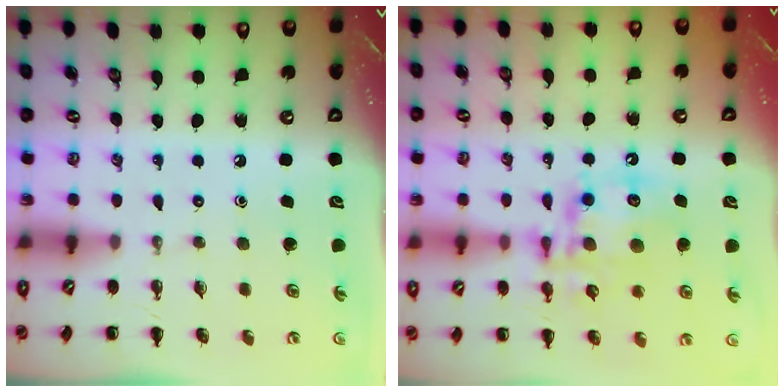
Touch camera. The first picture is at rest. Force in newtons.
{"total": 13.9, "press": 13.6, "slide": 2.8}